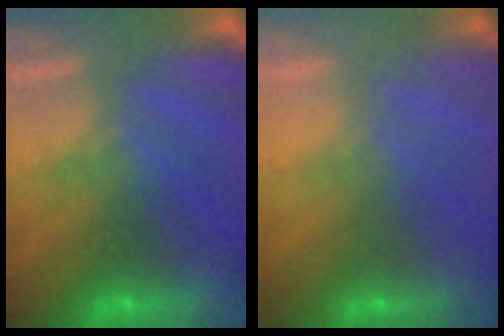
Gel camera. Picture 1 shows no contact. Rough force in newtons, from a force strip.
{"total": 2.1}